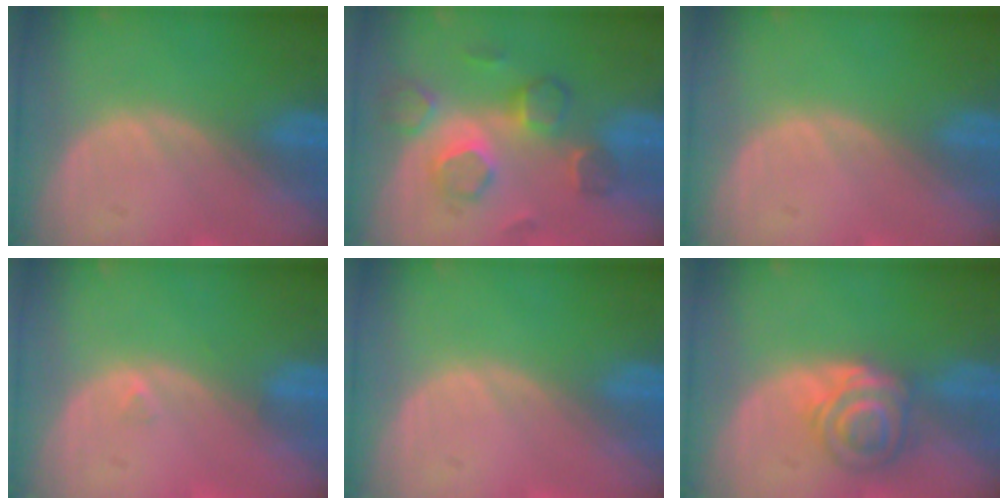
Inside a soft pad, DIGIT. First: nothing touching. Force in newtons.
{"total": 8.5, "press": 7.6, "slide": 3.8}
{"total": 0.0}
{"total": 0.5, "press": 0.5, "slide": 0.2}
{"total": 0.0}
{"total": 6.0, "press": 5.5, "slide": 2.3}